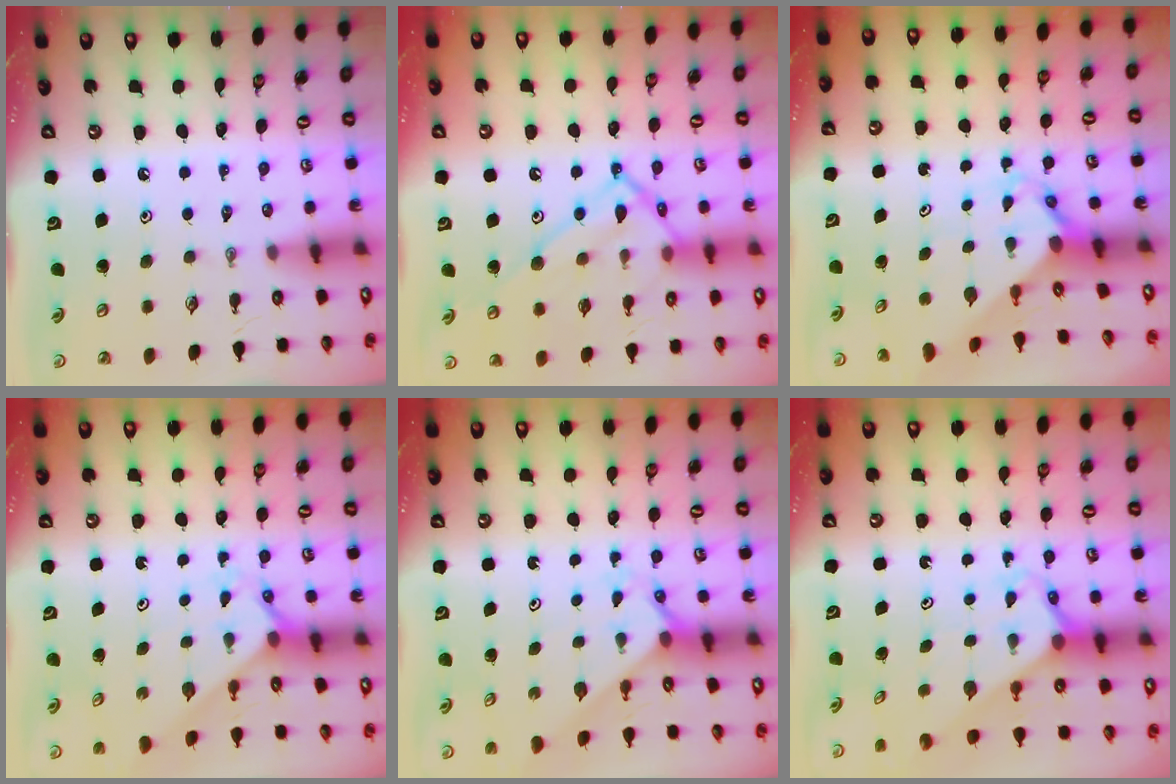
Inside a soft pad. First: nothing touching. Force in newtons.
{"total": 15.1, "press": 15.0, "slide": 1.4}
{"total": 2.8, "press": 2.8, "slide": 0.3}
{"total": 2.1, "press": 2.1, "slide": 0.2}
{"total": 2.1, "press": 2.1, "slide": 0.2}
{"total": 2.4, "press": 2.4, "slide": 0.2}